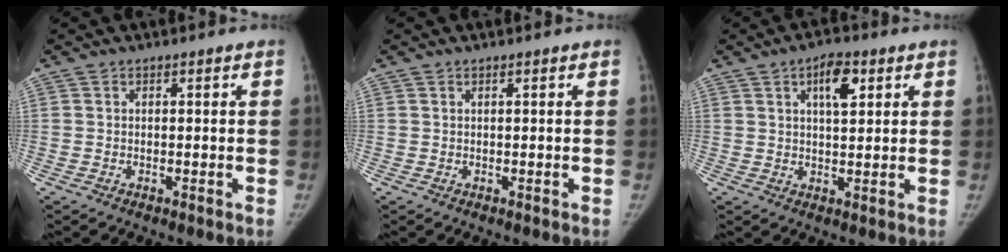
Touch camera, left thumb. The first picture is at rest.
{"total": 0.0}
{"total": 6.3, "force": [2.8, 2.8, 4.9], "torque": [-0.064, -0.009, 0.043]}